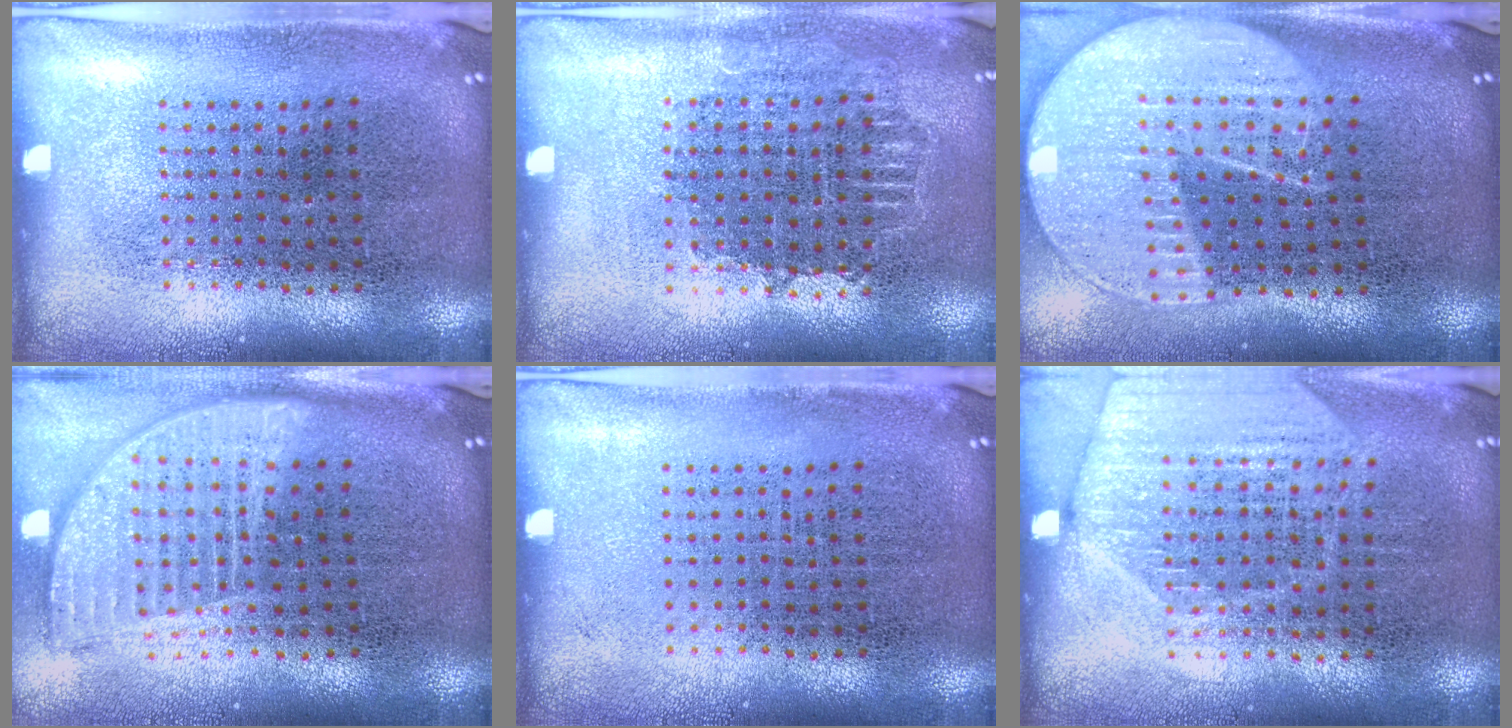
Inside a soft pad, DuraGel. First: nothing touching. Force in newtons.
{"total": 0.9, "press": 0.8, "slide": 0.2}
{"total": 2.3, "press": 2.0, "slide": 1.1}
{"total": 1.9, "press": 1.5, "slide": 1.2}
{"total": 0.0}
{"total": 1.8, "press": 1.6, "slide": 0.7}